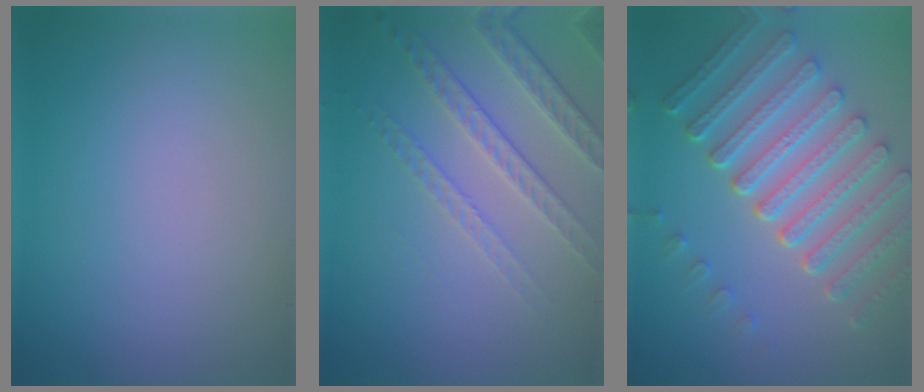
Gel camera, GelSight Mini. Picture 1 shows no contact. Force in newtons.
{"total": 4.7, "press": 3.3, "slide": 3.3}
{"total": 7.5, "press": 5.6, "slide": 4.9}